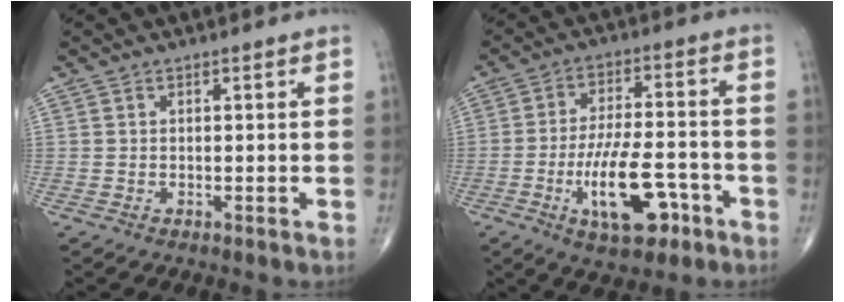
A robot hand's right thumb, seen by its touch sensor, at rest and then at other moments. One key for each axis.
{"total": 13.4, "fx": -5.5, "fy": 5.5, "fz": 10.9, "tx": -0.177, "ty": 0.025, "tz": -0.085}